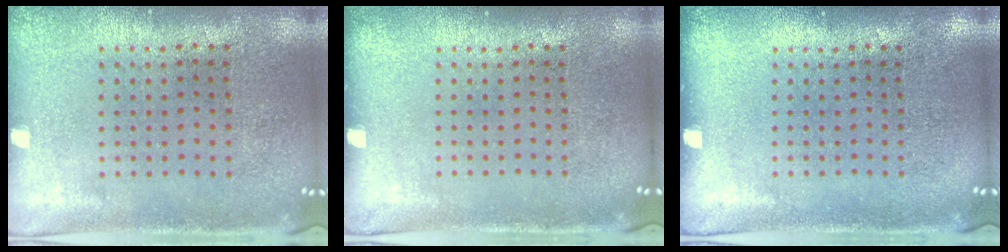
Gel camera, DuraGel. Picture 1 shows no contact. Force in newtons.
{"total": 0.0}
{"total": 0.0}